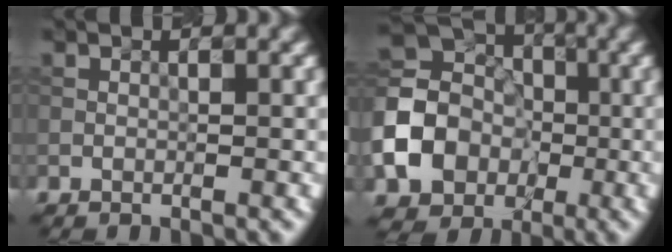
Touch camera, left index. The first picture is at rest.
{"total": 9.1, "force": [-2.1, 7.7, 4.3], "torque": [-0.089, -0.009, -0.049]}